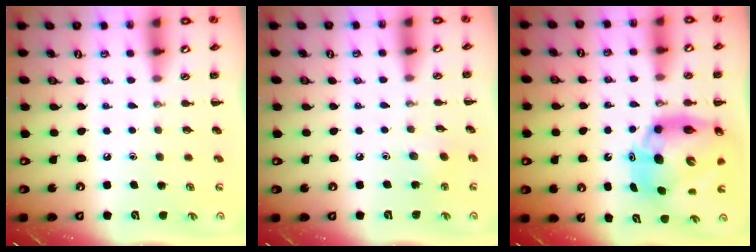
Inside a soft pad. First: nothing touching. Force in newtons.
{"total": 2.7, "press": 2.6, "slide": 0.6}
{"total": 14.6, "press": 14.0, "slide": 3.9}